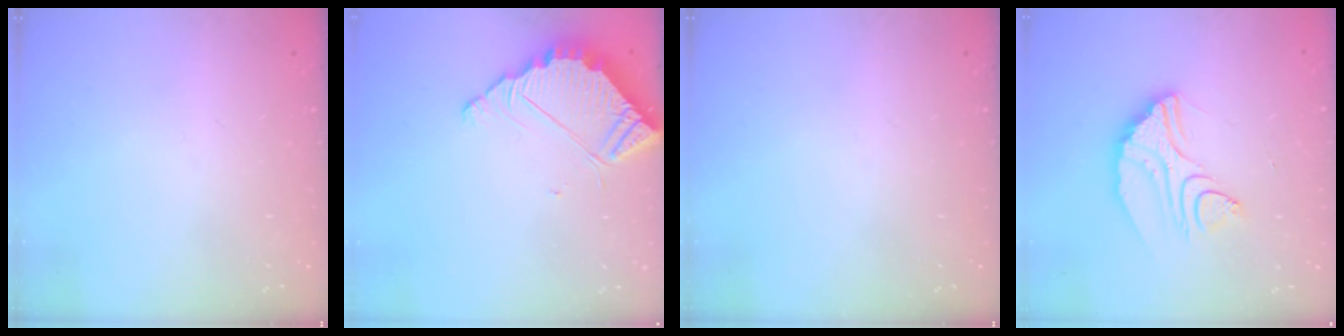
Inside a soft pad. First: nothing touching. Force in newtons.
{"total": 5.5, "press": 5.5, "slide": 0.1}
{"total": 0.0}
{"total": 13.5, "press": 13.4, "slide": 0.9}